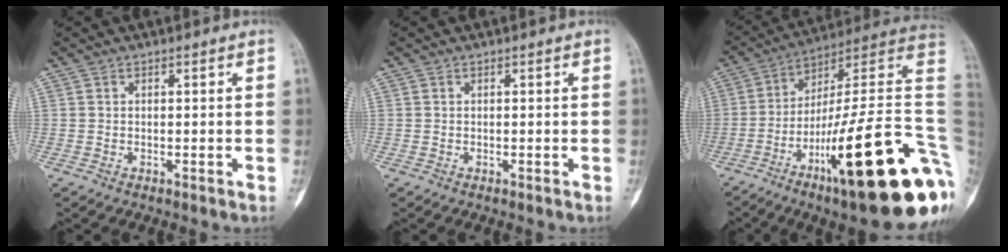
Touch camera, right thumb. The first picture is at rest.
{"total": 0.0}
{"total": 31.4, "force": [-9.3, 6.6, 29.2], "torque": [-0.331, 0.061, -0.147]}